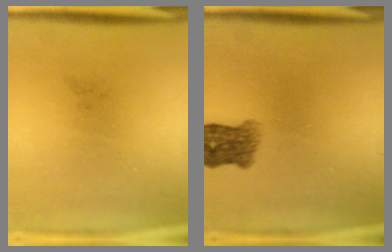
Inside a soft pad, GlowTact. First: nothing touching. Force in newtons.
{"total": 4.0}